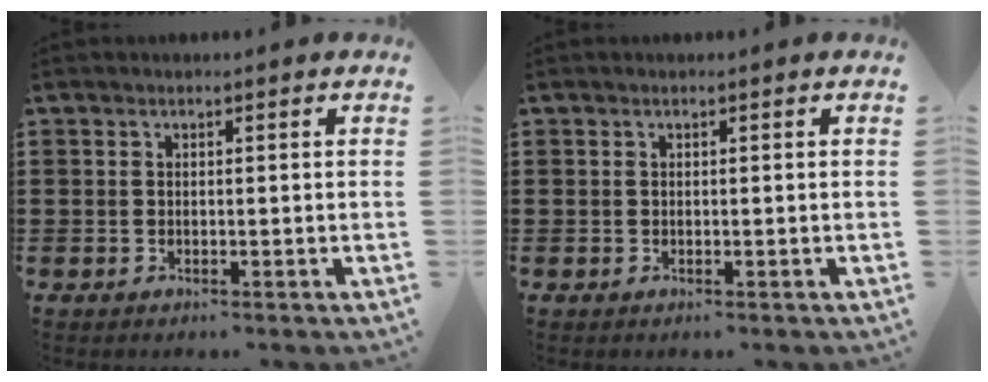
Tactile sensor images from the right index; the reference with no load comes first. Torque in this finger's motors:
{"motor_torque": [0.00, 0.00, 0.00, -0.01]}